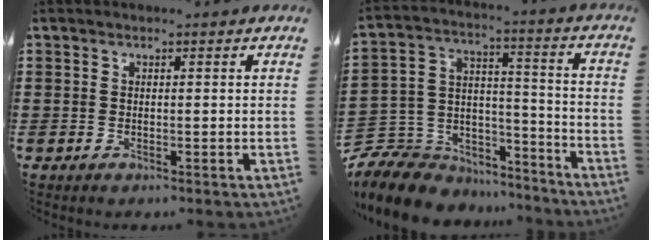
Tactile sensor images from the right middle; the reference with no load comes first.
{"total": 10.0, "force": [-8.9, 4.2, 1.8], "torque": [-0.056, 0.014, -0.175]}